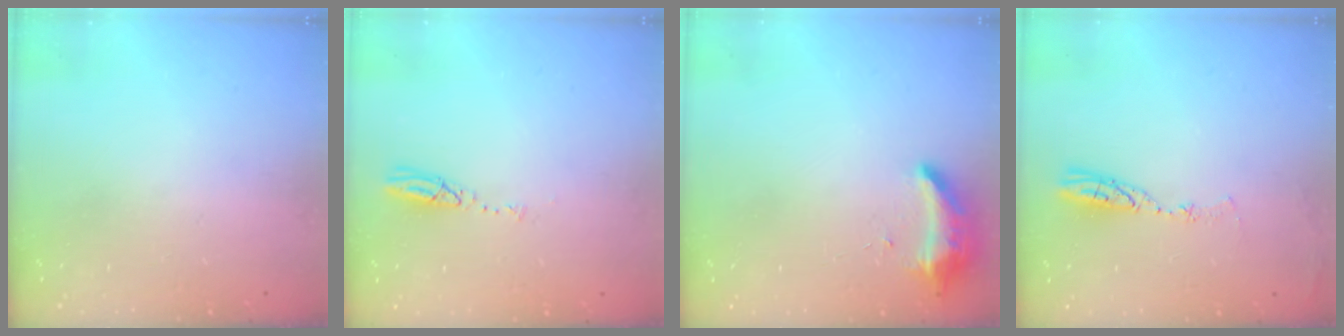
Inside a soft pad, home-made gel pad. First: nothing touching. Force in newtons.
{"total": 3.6, "press": 3.6, "slide": 0.2}
{"total": 8.4, "press": 8.4, "slide": 0.4}
{"total": 5.9, "press": 5.8, "slide": 0.7}